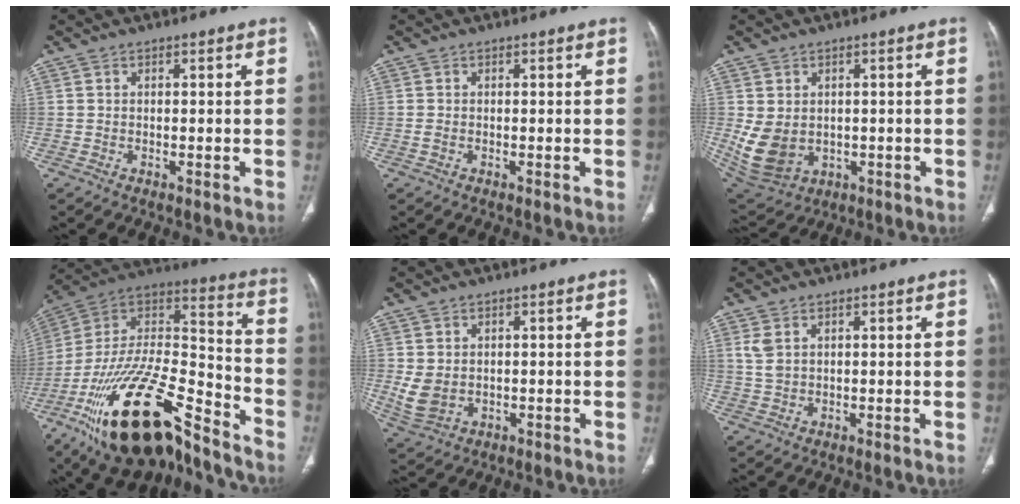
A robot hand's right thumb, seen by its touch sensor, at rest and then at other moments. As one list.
[{"total": 0.8, "force": [-0.2, 0.5, 0.6], "torque": [-0.017, 0.002, -0.003]}, {"total": 9.9, "force": [-0.5, 7.8, 6.0], "torque": [-0.111, -0.006, 0.023]}, {"total": 30.7, "force": [-19.8, 11.5, 20.5], "torque": [-0.379, 0.054, -0.341]}, {"total": 5.3, "force": [0.1, 4.2, 3.3], "torque": [-0.066, -0.009, 0.019]}, {"total": 2.8, "force": [1.2, 1.8, 1.8], "torque": [-0.039, 0.002, 0.032]}]